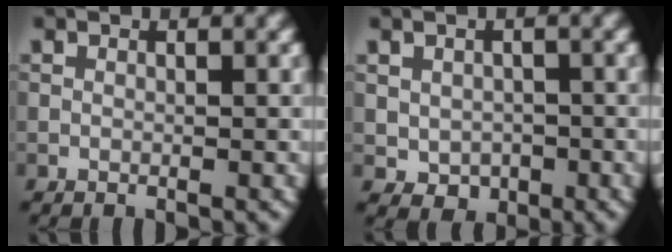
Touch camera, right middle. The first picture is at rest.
{"total": 2.4, "force": [-0.5, 2.0, 1.4], "torque": [-0.021, -0.004, -0.005]}